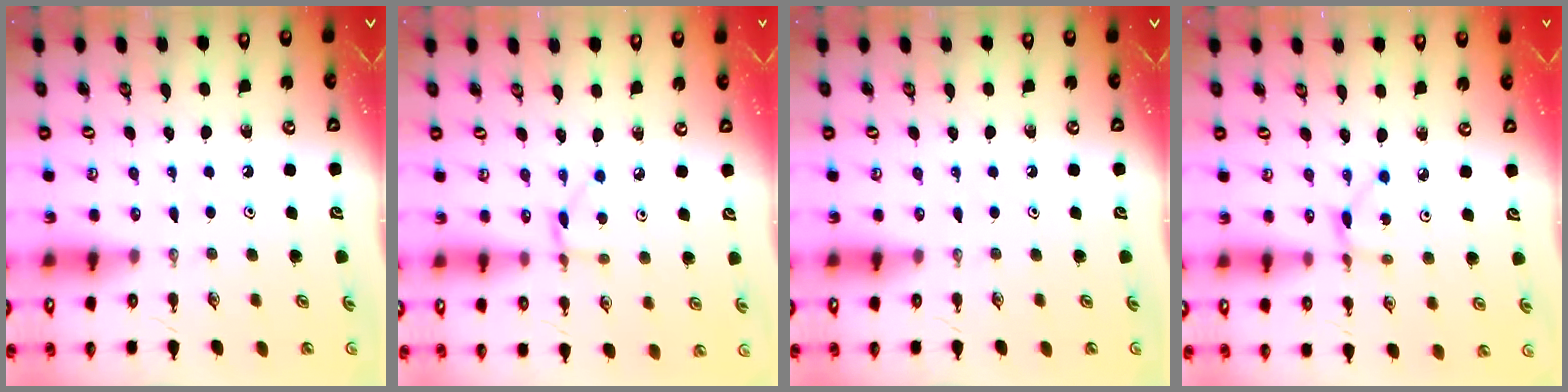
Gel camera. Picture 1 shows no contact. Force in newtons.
{"total": 2.8, "press": 2.8, "slide": 0.1}
{"total": 0.0}
{"total": 2.6, "press": 2.6, "slide": 0.3}